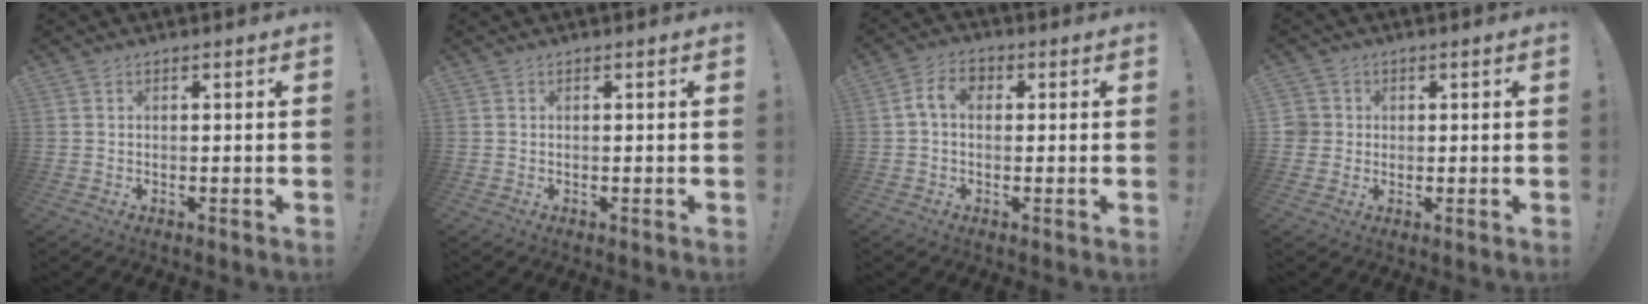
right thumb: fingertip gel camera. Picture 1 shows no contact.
{"total": 0.0}
{"total": 6.1, "force": [1.0, 3.7, 4.7], "torque": [-0.095, 0.005, 0.016]}
{"total": 3.7, "force": [0.3, 3.6, 0.8], "torque": [-0.019, 0.002, 0.005]}